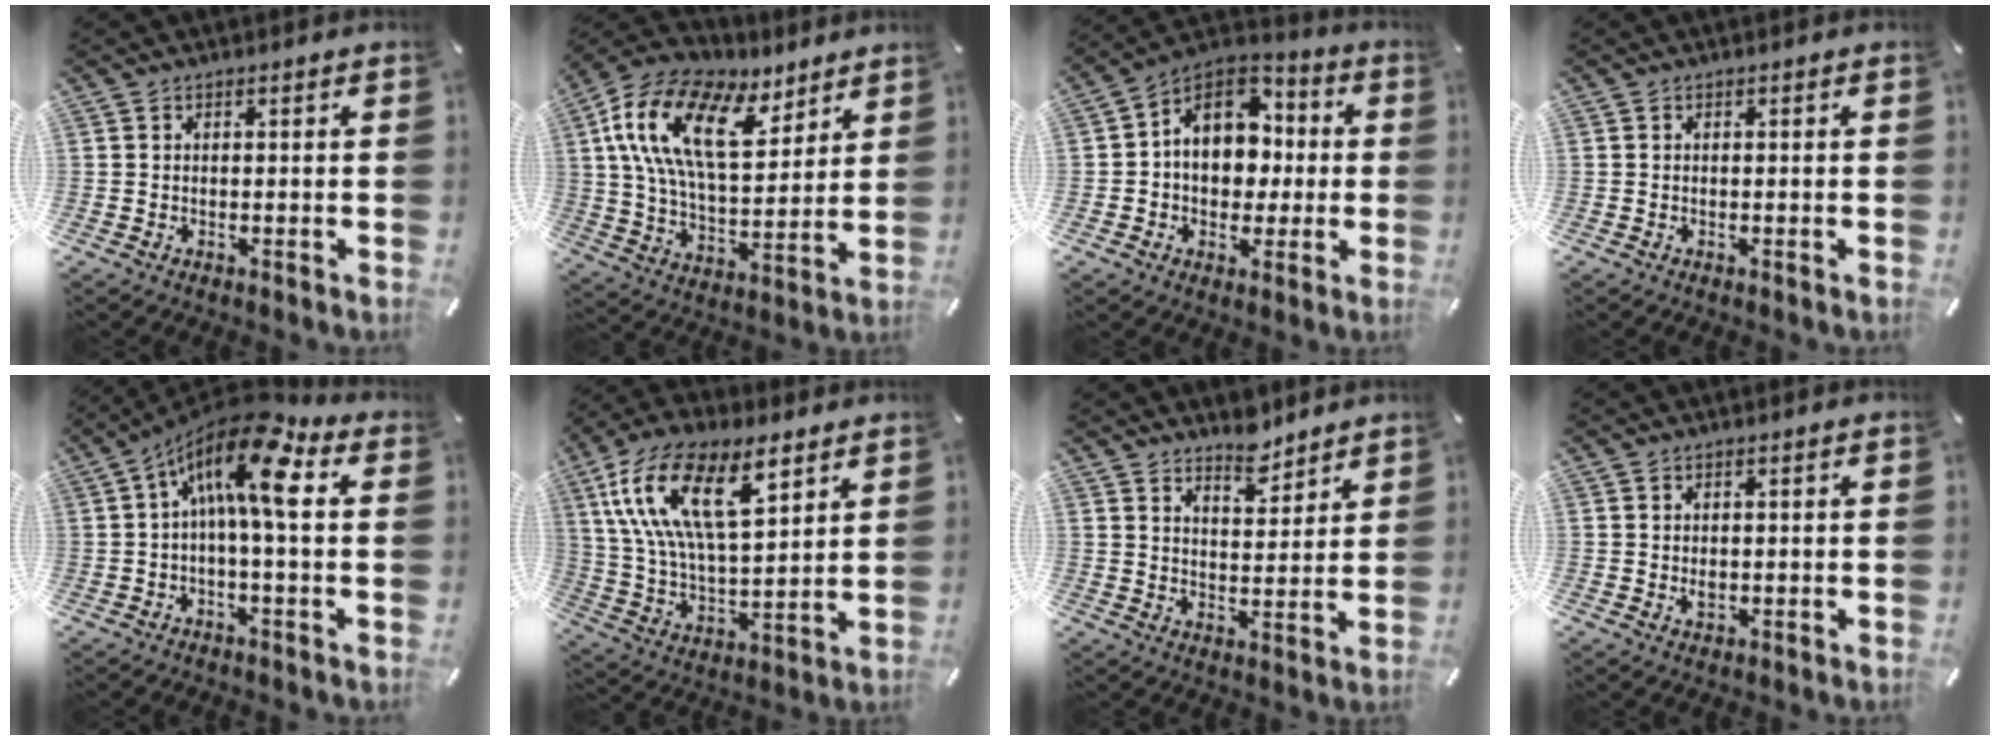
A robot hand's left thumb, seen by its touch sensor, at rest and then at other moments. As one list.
[{"total": 20.2, "force": [9.7, 11.1, 13.9], "torque": [-0.288, -0.031, 0.170]}, {"total": 12.8, "force": [1.4, 10.6, 7.0], "torque": [-0.123, -0.002, 0.028]}, {"total": 0.0}, {"total": 14.4, "force": [4.0, 4.5, 13.1], "torque": [-0.239, -0.023, 0.064]}, {"total": 19.6, "force": [10.5, 9.0, 13.9], "torque": [-0.306, -0.035, 0.180]}, {"total": 7.0, "force": [6.3, 2.5, 1.6], "torque": [-0.009, -0.048, 0.112]}, {"total": 1.5, "force": [0.2, 1.0, 1.1], "torque": [-0.023, 0.004, 0.002]}]